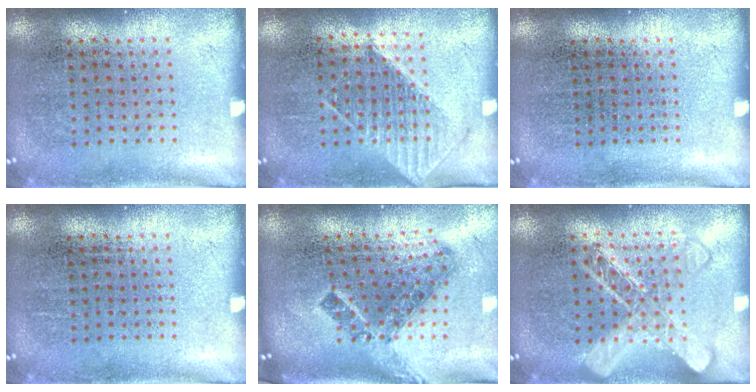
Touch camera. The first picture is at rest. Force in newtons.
{"total": 1.1, "press": 1.0, "slide": 0.4}
{"total": 0.0}
{"total": 0.0}
{"total": 1.6, "press": 1.2, "slide": 1.1}
{"total": 2.0, "press": 2.0, "slide": 0.2}